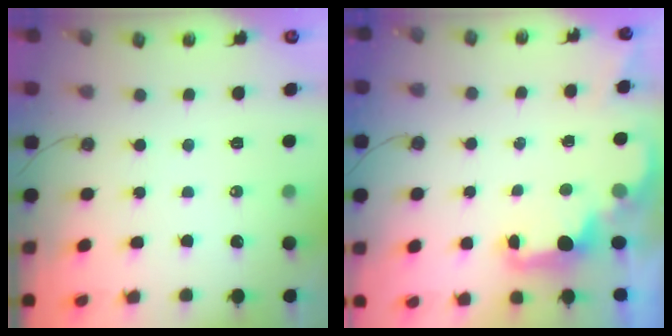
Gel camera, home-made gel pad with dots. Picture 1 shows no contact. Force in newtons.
{"total": 2.2, "press": 2.1, "slide": 0.8}